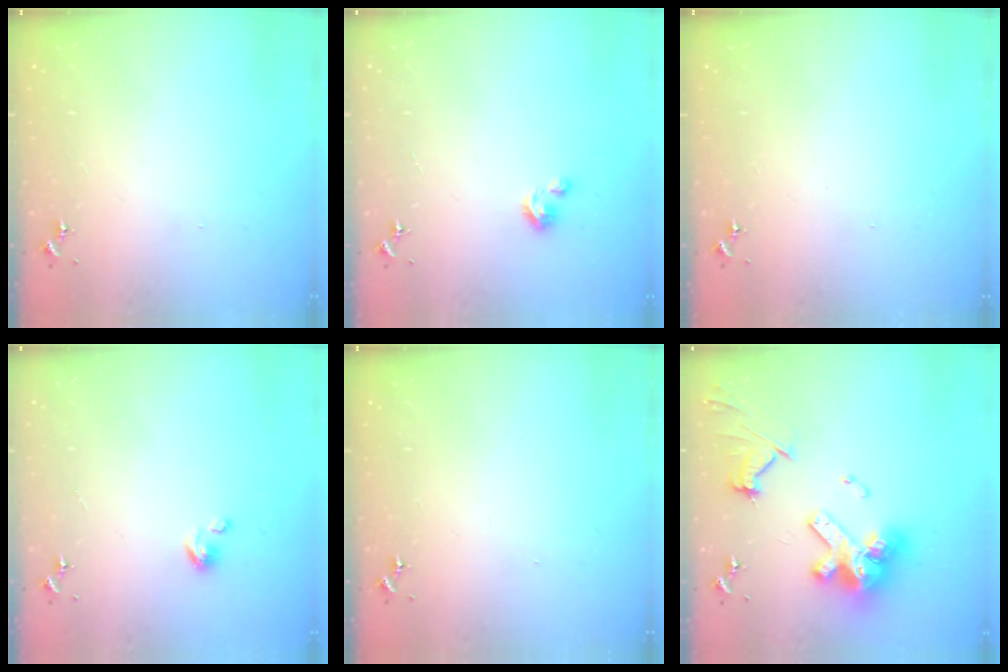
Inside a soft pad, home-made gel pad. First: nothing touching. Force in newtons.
{"total": 2.5, "press": 2.5, "slide": 0.3}
{"total": 0.0}
{"total": 3.0, "press": 3.0, "slide": 0.2}
{"total": 1.3, "press": 0.9, "slide": 0.9}
{"total": 20.0, "press": 19.8, "slide": 2.4}